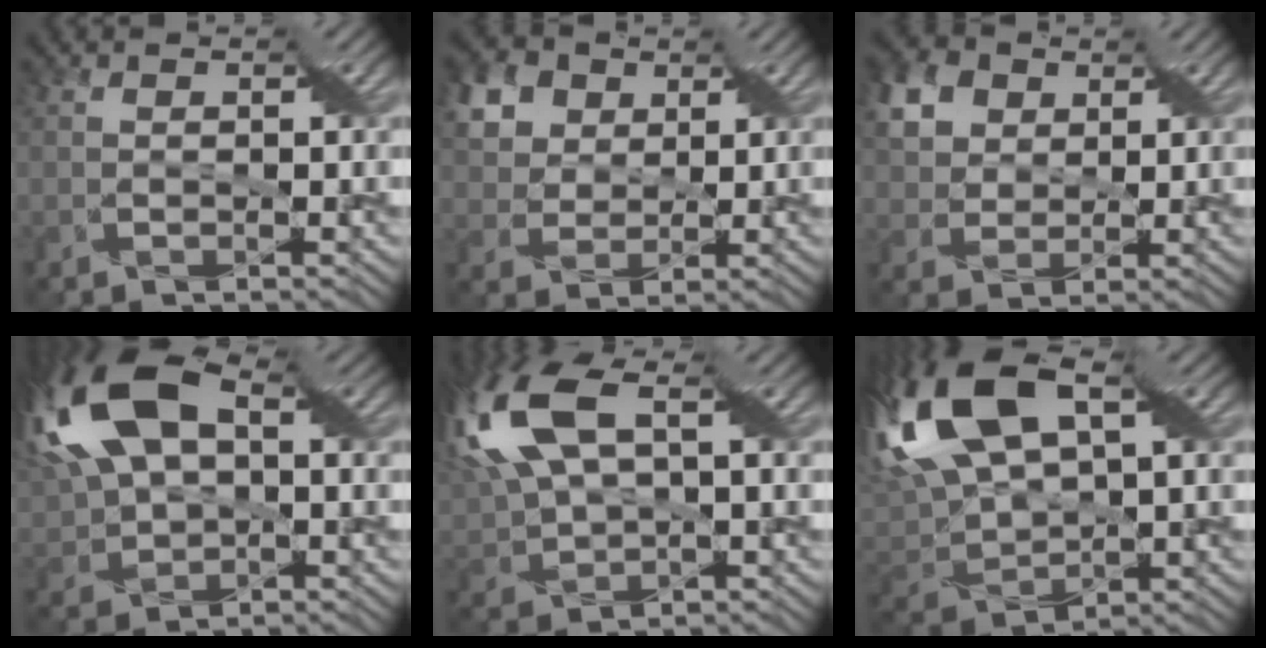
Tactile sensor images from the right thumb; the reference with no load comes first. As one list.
[{"total": 7.7, "force": [3.6, 6.1, 3.0], "torque": [-0.106, 0.024, 0.055]}, {"total": 6.8, "force": [3.1, 5.4, 2.8], "torque": [-0.084, 0.016, 0.053]}, {"total": 16.9, "force": [5.0, 10.0, 12.7], "torque": [-0.292, 0.023, 0.087]}, {"total": 15.5, "force": [5.1, 8.0, 12.2], "torque": [-0.303, 0.013, 0.097]}, {"total": 17.2, "force": [6.0, 9.6, 13.0], "torque": [-0.333, 0.026, 0.114]}]